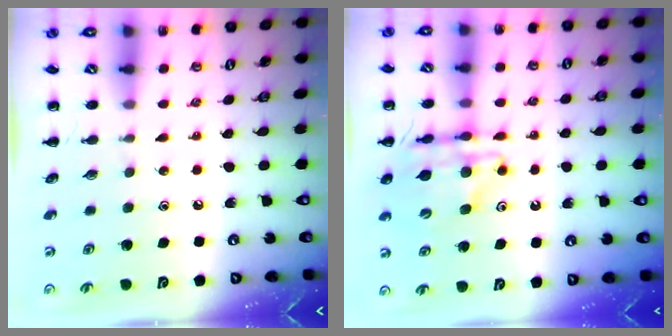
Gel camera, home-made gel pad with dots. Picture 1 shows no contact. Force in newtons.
{"total": 12.9, "press": 12.3, "slide": 3.8}